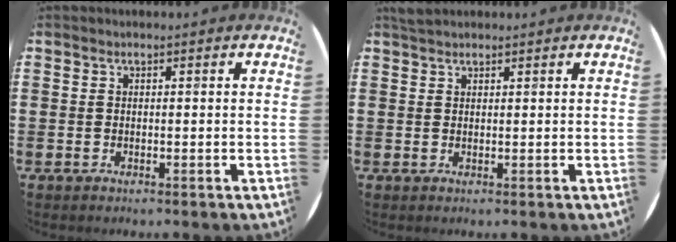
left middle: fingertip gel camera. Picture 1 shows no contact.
{"total": 1.3, "force": [1.3, 0.3, 0.3], "torque": [-0.008, 0.003, 0.024]}